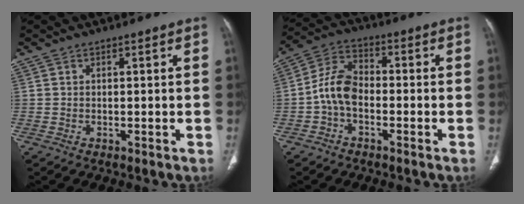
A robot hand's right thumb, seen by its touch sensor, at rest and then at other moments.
{"total": 7.9, "force": [-1.9, 5.0, 5.8], "torque": [-0.107, 0.030, -0.048]}